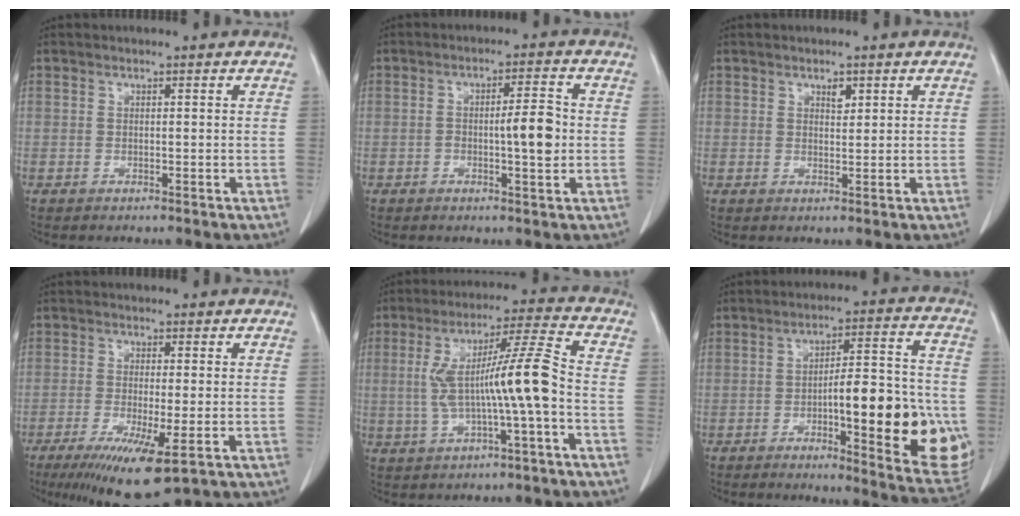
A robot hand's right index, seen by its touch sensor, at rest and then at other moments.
{"total": 5.5, "force": [-0.5, 1.1, 5.4], "torque": [-0.080, 0.009, -0.005]}
{"total": 1.5, "force": [0.9, 0.7, 1.0], "torque": [-0.013, -0.004, 0.015]}
{"total": 9.7, "force": [-4.9, 0.9, 8.3], "torque": [-0.136, -0.033, -0.074]}
{"total": 11.3, "force": [-1.2, -0.2, 11.2], "torque": [-0.205, 0.024, -0.022]}
{"total": 19.6, "force": [-4.0, 3.9, 18.8], "torque": [-0.202, 0.016, -0.039]}